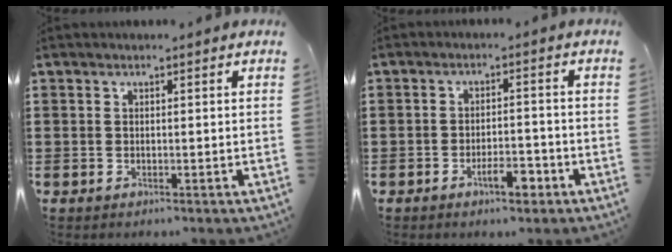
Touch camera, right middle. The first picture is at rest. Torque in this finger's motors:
{"motor_torque": [0.98, 0.05, 0.26, 0.06]}